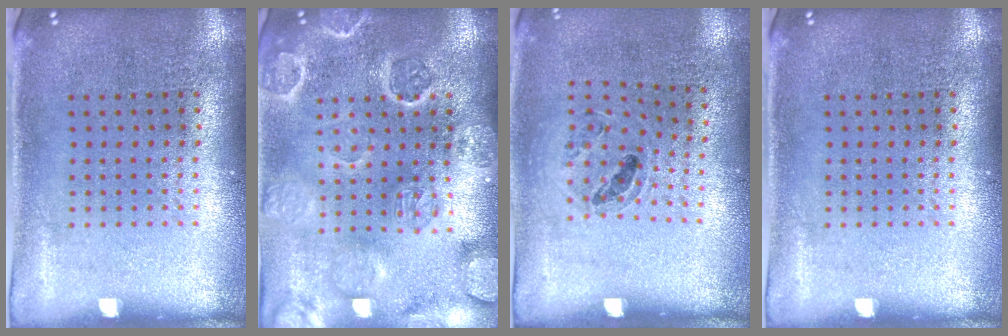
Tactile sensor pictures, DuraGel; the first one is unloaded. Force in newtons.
{"total": 3.3, "press": 3.1, "slide": 1.0}
{"total": 0.9, "press": 0.8, "slide": 0.3}
{"total": 0.0}